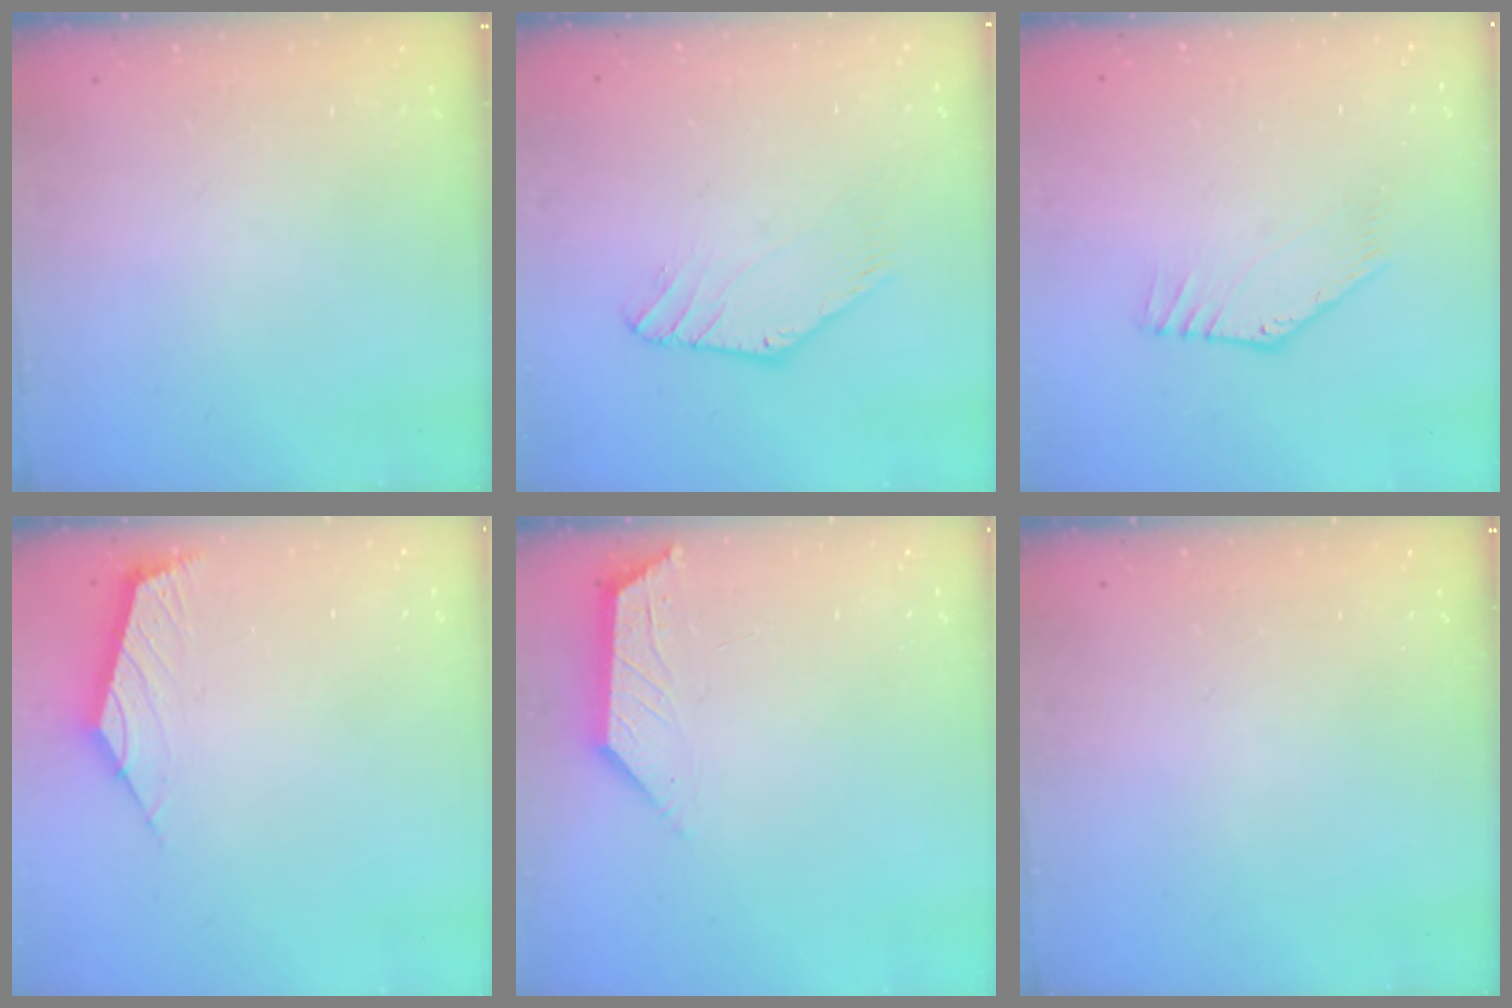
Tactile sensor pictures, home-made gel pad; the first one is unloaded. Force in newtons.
{"total": 1.4, "press": 1.4, "slide": 0.0}
{"total": 3.7, "press": 3.7, "slide": 0.2}
{"total": 2.5, "press": 2.4, "slide": 0.7}
{"total": 2.5, "press": 2.4, "slide": 0.5}
{"total": 0.0}